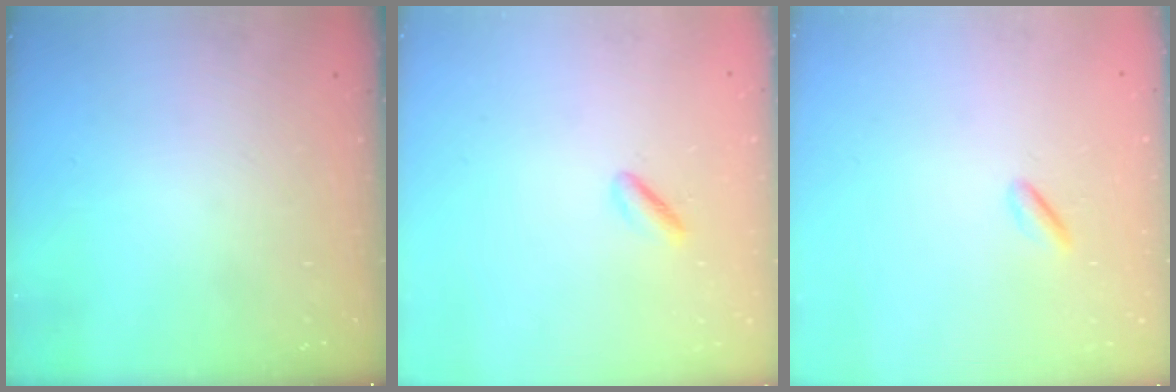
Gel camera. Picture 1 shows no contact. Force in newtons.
{"total": 1.6, "press": 1.2, "slide": 0.9}
{"total": 1.1, "press": 0.8, "slide": 0.7}